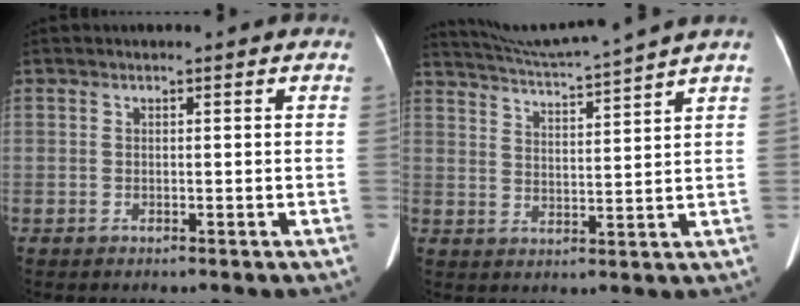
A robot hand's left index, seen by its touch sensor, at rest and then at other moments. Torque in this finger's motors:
{"motor_torque": [-0.48, -1.40, -0.05, 0.07]}